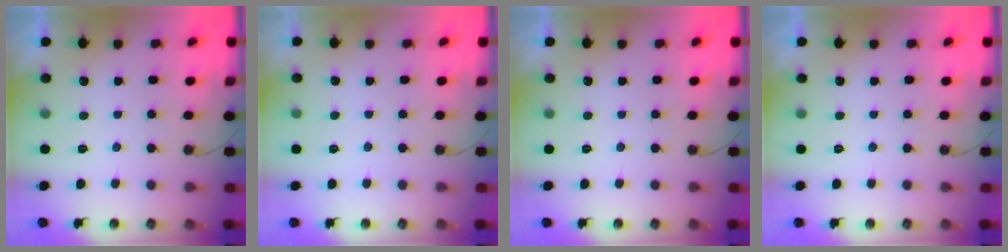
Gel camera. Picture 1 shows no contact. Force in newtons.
{"total": 2.0, "press": 2.0, "slide": 0.4}
{"total": 0.0}
{"total": 0.0}